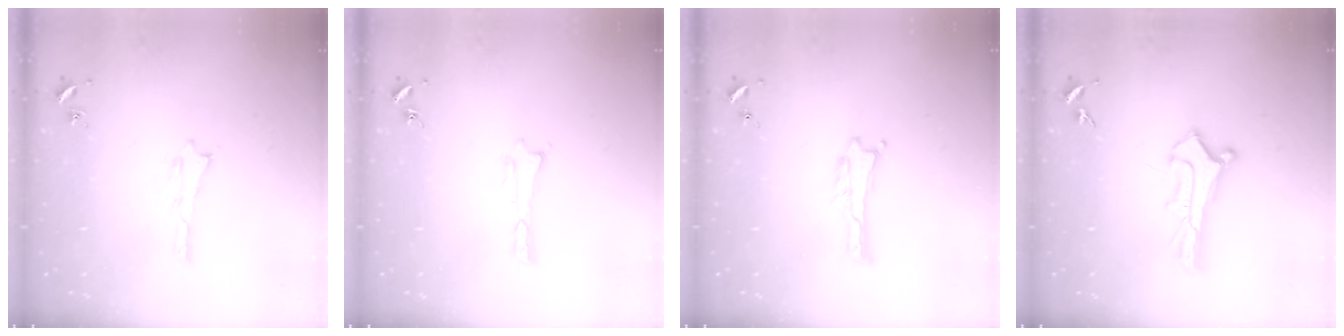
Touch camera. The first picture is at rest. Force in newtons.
{"total": 0.0}
{"total": 0.0}
{"total": 2.9, "press": 2.9, "slide": 0.3}